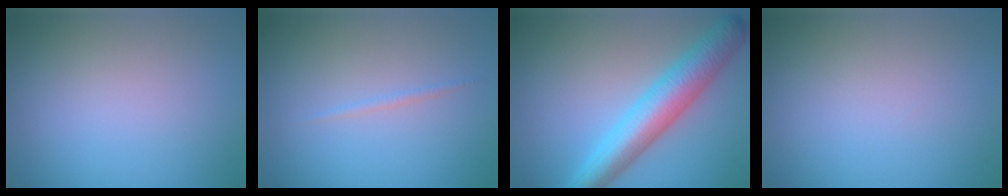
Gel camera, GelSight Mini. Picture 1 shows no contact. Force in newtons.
{"total": 0.6, "press": 0.6, "slide": 0.0}
{"total": 6.7, "press": 6.7, "slide": 0.0}
{"total": 0.0}